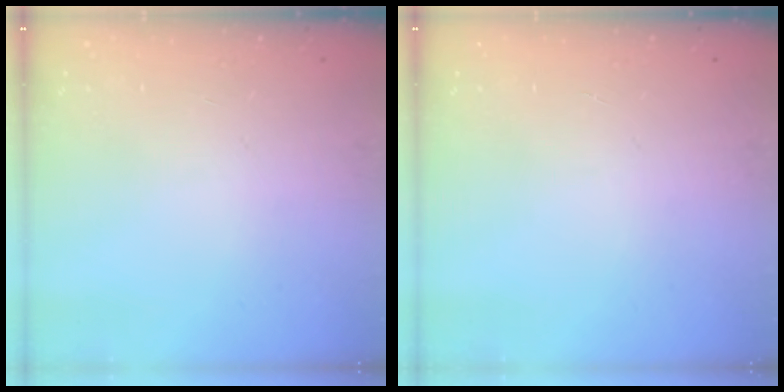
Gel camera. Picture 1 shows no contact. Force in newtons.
{"total": 0.0}